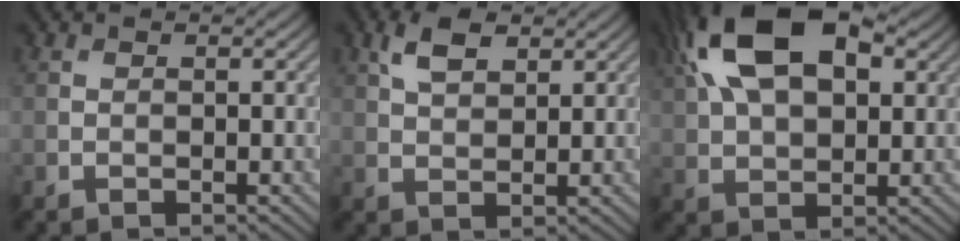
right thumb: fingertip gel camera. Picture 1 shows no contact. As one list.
[{"total": 4.3, "force": [2.4, 2.1, 2.9], "torque": [-0.069, 0.005, 0.046]}, {"total": 16.5, "force": [6.5, 8.9, 12.2], "torque": [-0.244, 0.045, 0.092]}]